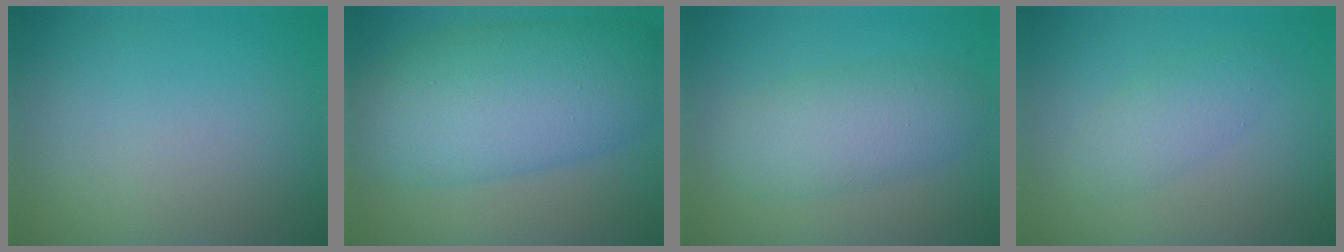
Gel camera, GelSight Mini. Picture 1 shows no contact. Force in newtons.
{"total": 10.4, "press": 10.4, "slide": 0.4}
{"total": 4.5, "press": 4.5, "slide": 0.1}
{"total": 2.3, "press": 2.3, "slide": 0.2}